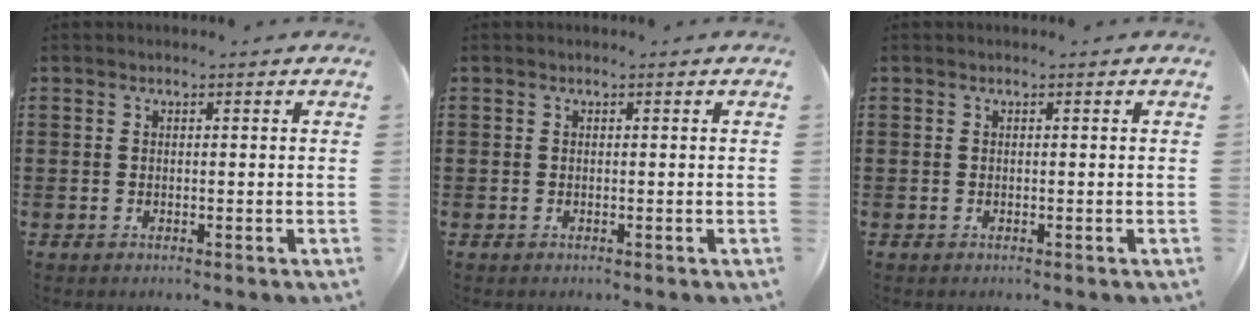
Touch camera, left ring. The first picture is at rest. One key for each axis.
{"total": 0.0}
{"total": 0.0}